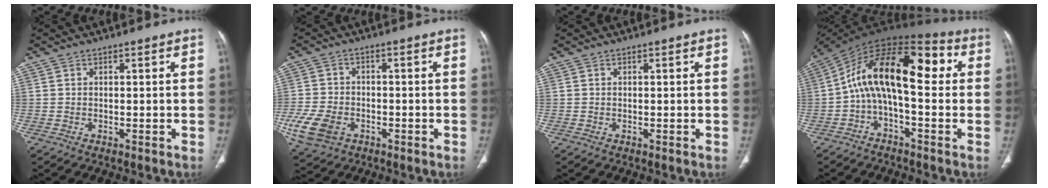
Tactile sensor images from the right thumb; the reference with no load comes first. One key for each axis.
{"total": 9.5, "fx": -3.7, "fy": 6.8, "fz": 5.6, "tx": -0.118, "ty": 0.009, "tz": -0.061}
{"total": 0.0}
{"total": 17.8, "fx": 1.2, "fy": 8.1, "fz": 15.8, "tx": -0.232, "ty": 0.061, "tz": 0.007}